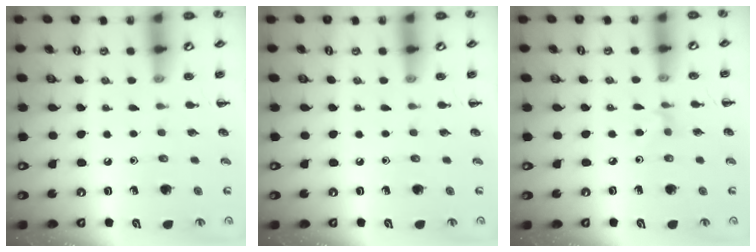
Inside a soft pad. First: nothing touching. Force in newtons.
{"total": 0.0}
{"total": 2.8, "press": 2.6, "slide": 0.9}